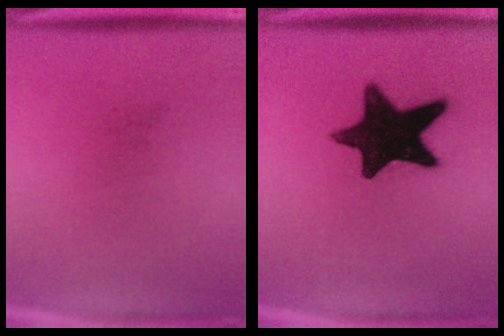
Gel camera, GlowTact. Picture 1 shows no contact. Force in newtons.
{"total": 16.1}